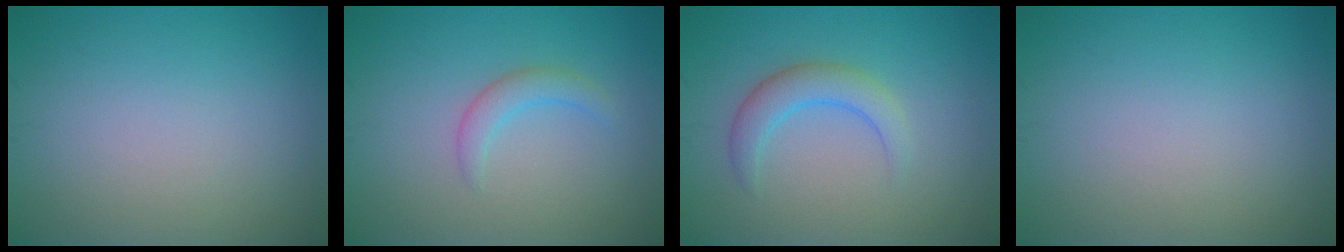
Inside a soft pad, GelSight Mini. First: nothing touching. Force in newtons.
{"total": 1.9, "press": 1.8, "slide": 0.3}
{"total": 2.9, "press": 2.9, "slide": 0.2}
{"total": 0.0}